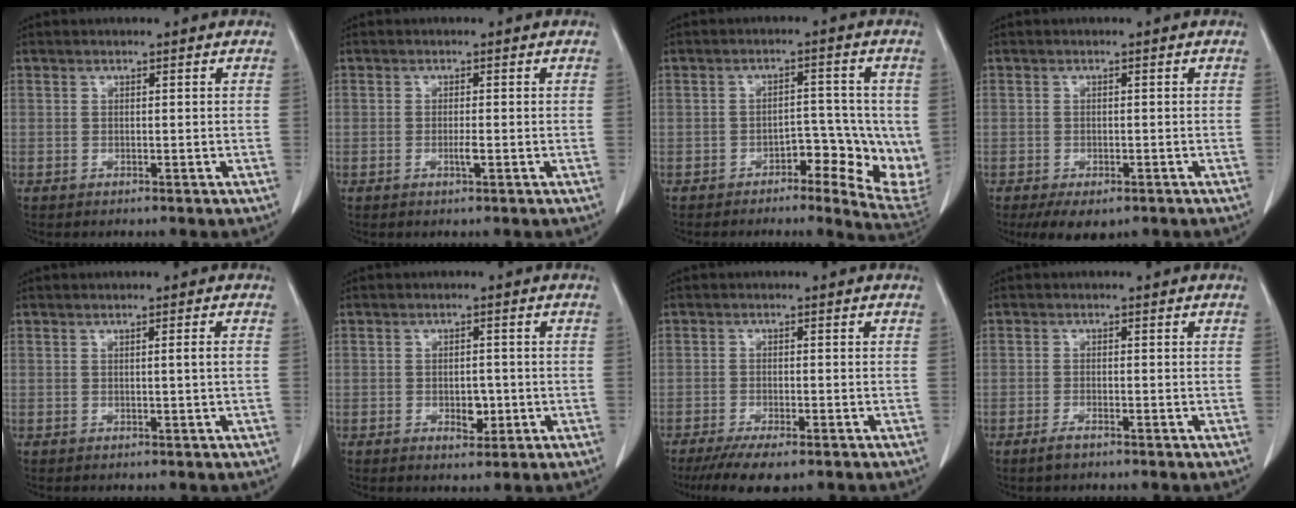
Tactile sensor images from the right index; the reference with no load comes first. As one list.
[{"total": 1.4, "force": [-0.5, 0.0, 1.3], "torque": [-0.027, -0.002, -0.009]}, {"total": 8.4, "force": [-2.2, 3.6, 7.3], "torque": [-0.078, 0.003, -0.029]}, {"total": 4.5, "force": [-2.9, 2.3, 2.5], "torque": [-0.036, -0.006, -0.038]}, {"total": 1.2, "force": [-0.1, -0.4, 1.1], "torque": [-0.018, -0.001, 0.000]}, {"total": 3.2, "force": [-1.0, 1.7, 2.5], "torque": [-0.036, 0.002, -0.007]}, {"total": 6.7, "force": [-5.0, 1.7, 4.1], "torque": [-0.066, -0.013, -0.078]}, {"total": 1.8, "force": [-1.4, 0.3, 1.1], "torque": [-0.030, -0.004, -0.024]}]